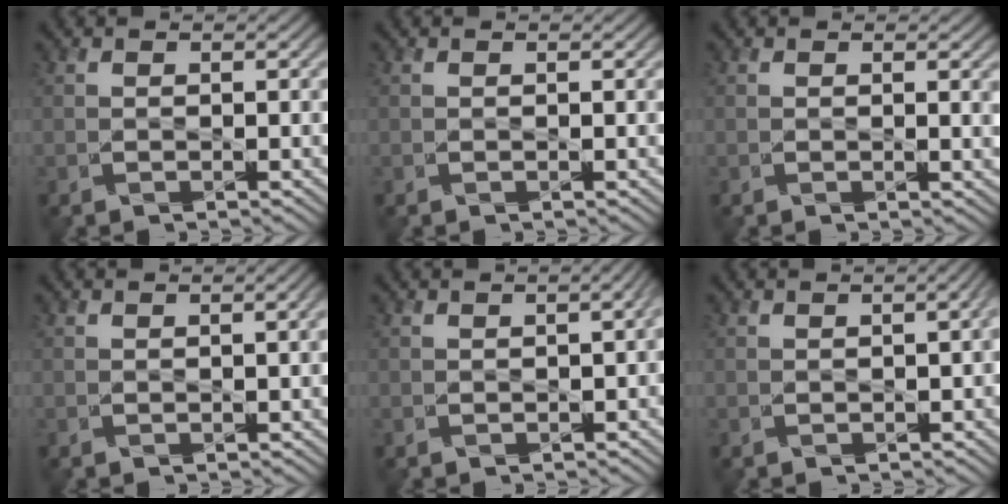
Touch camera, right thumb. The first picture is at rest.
{"total": 0.0}
{"total": 1.2, "force": [0.5, 0.1, 1.0], "torque": [-0.018, -0.004, 0.010]}
{"total": 1.3, "force": [0.1, 0.1, 1.3], "torque": [-0.019, 0.006, 0.000]}
{"total": 2.2, "force": [-0.2, 0.9, 2.0], "torque": [-0.026, 0.000, 0.002]}
{"total": 2.0, "force": [0.0, 0.6, 1.9], "torque": [-0.028, 0.003, 0.002]}